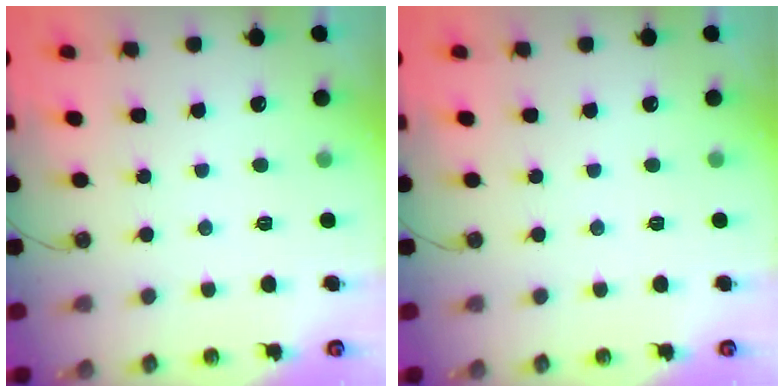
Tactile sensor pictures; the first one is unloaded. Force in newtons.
{"total": 0.0}